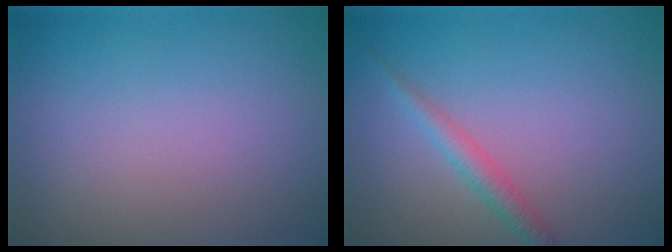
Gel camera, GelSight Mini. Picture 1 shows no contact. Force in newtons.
{"total": 1.9, "press": 1.9, "slide": 0.1}